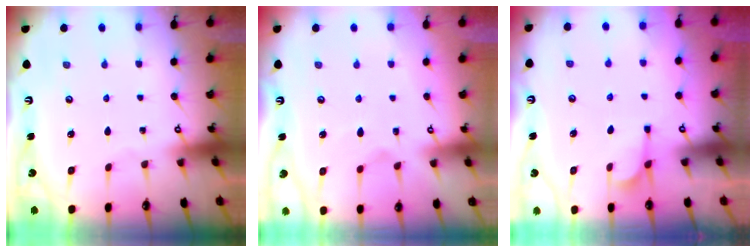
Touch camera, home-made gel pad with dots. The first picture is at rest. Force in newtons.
{"total": 1.7, "press": 1.2, "slide": 1.2}
{"total": 2.4, "press": 2.2, "slide": 1.0}